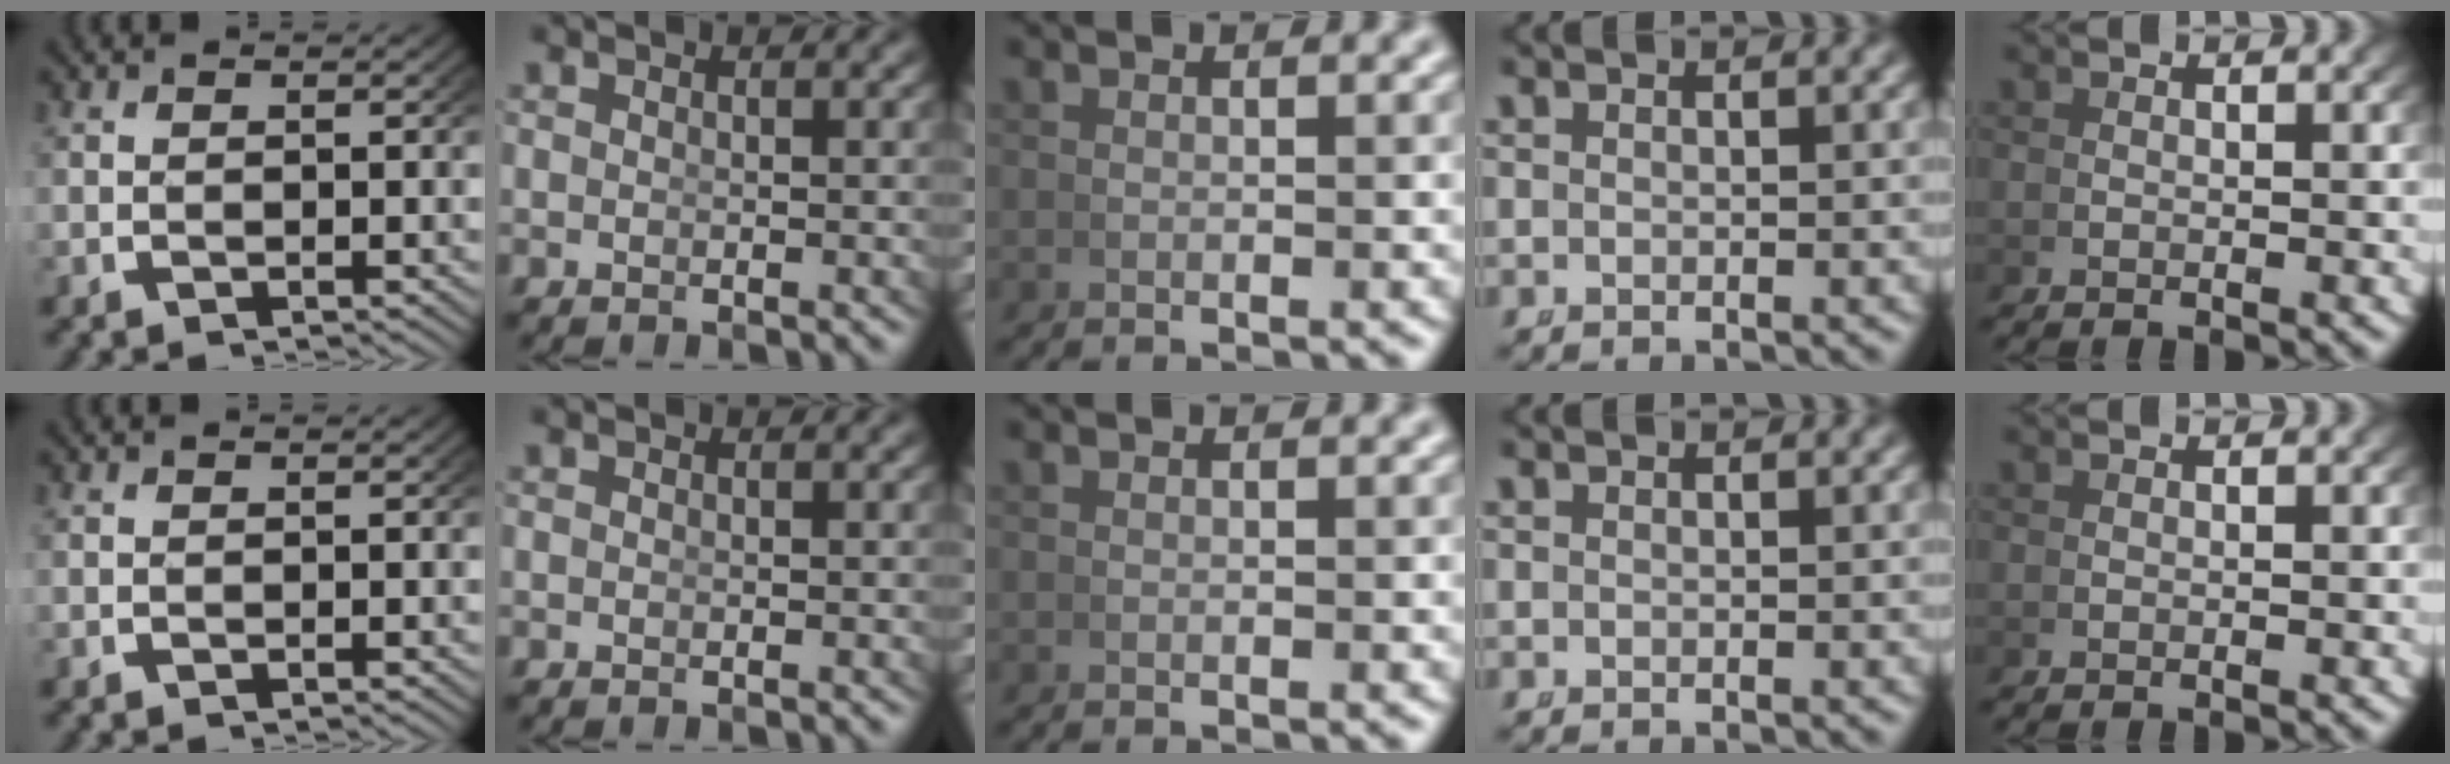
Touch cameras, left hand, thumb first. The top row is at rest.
{}